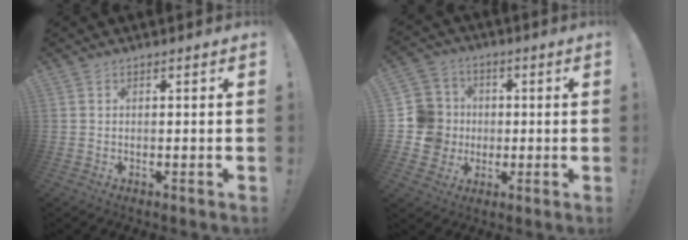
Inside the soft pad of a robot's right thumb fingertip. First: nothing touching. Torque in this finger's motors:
{"motor_torque": [0.79, 0.96, 0.45, -0.37, 0.04]}